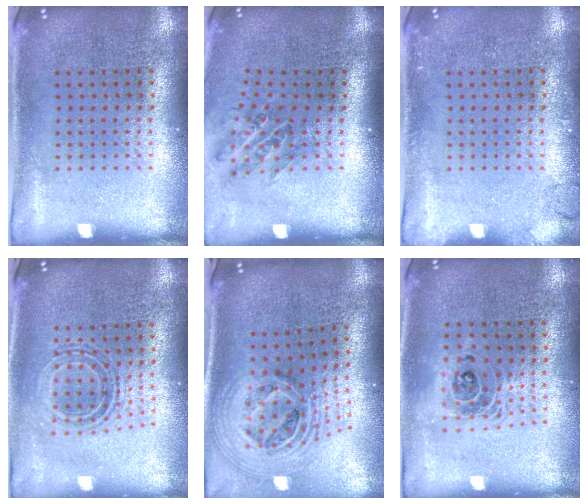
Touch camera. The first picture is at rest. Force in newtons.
{"total": 1.1, "press": 1.0, "slide": 0.4}
{"total": 1.2, "press": 1.2, "slide": 0.2}
{"total": 0.7, "press": 0.7, "slide": 0.2}
{"total": 2.8, "press": 2.0, "slide": 1.9}
{"total": 1.5, "press": 1.2, "slide": 0.9}